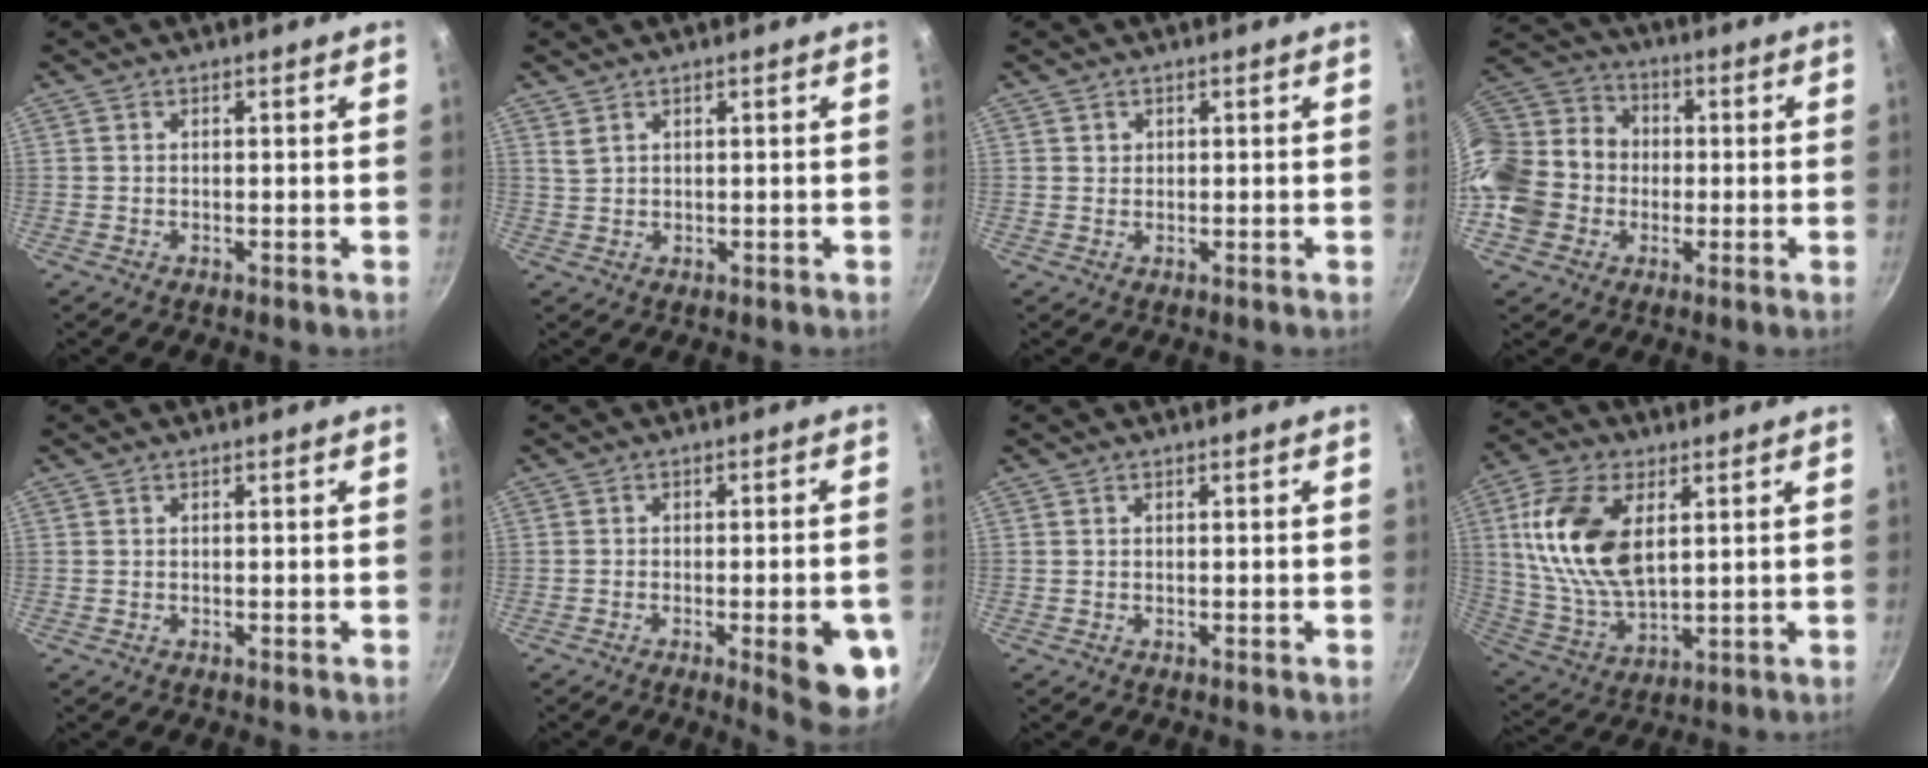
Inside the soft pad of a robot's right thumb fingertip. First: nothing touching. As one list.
[{"total": 1.6, "force": [1.1, 0.8, 0.7], "torque": [-0.011, -0.006, 0.026]}, {"total": 1.0, "force": [0.4, 0.9, 0.1], "torque": [0.005, 0.004, 0.006]}, {"total": 18.0, "force": [-2.4, 15.6, 8.7], "torque": [-0.163, 0.048, -0.045]}, {"total": 0.0}, {"total": 11.0, "force": [-3.6, 2.9, 10.0], "torque": [-0.096, 0.013, -0.041]}, {"total": 0.0}, {"total": 17.3, "force": [4.4, 9.7, 13.6], "torque": [-0.255, -0.011, 0.096]}]